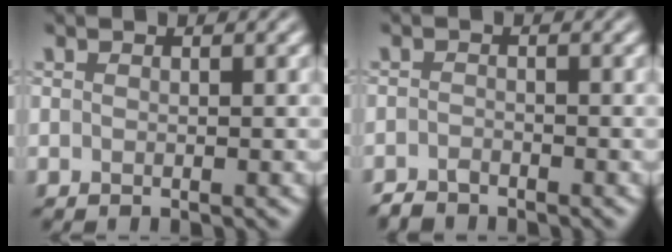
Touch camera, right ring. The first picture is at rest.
{"total": 1.4, "force": [-1.3, 0.4, 0.1], "torque": [-0.004, 0.004, -0.030]}